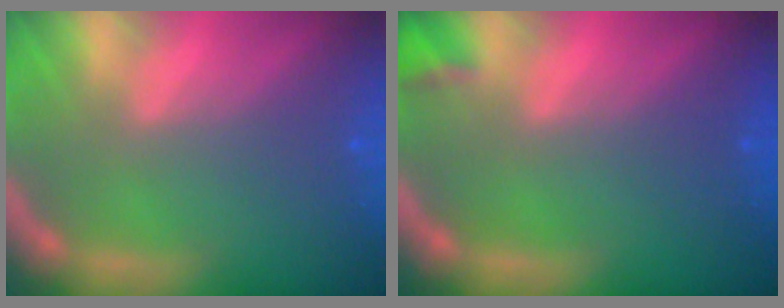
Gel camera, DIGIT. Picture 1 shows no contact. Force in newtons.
{"total": 1.4}